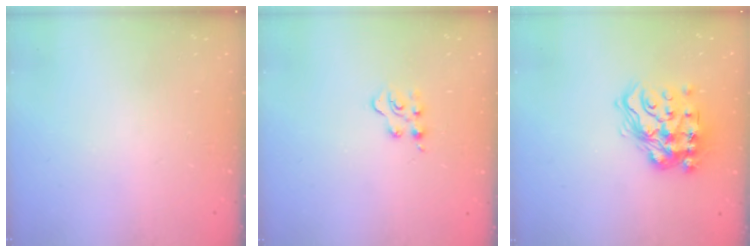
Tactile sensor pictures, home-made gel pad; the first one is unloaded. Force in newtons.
{"total": 3.0, "press": 2.9, "slide": 0.3}
{"total": 16.2, "press": 16.2, "slide": 1.3}